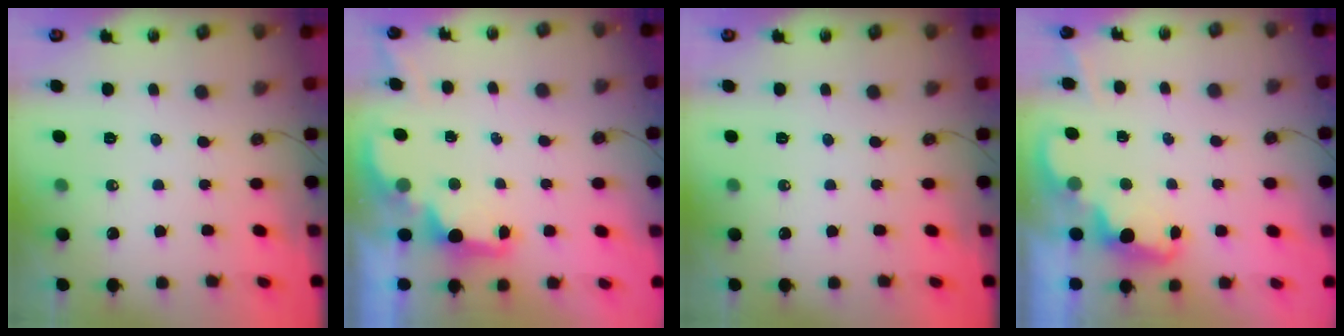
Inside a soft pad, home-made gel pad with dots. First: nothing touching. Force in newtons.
{"total": 2.1, "press": 1.9, "slide": 0.8}
{"total": 0.0}
{"total": 2.4, "press": 2.4, "slide": 0.6}